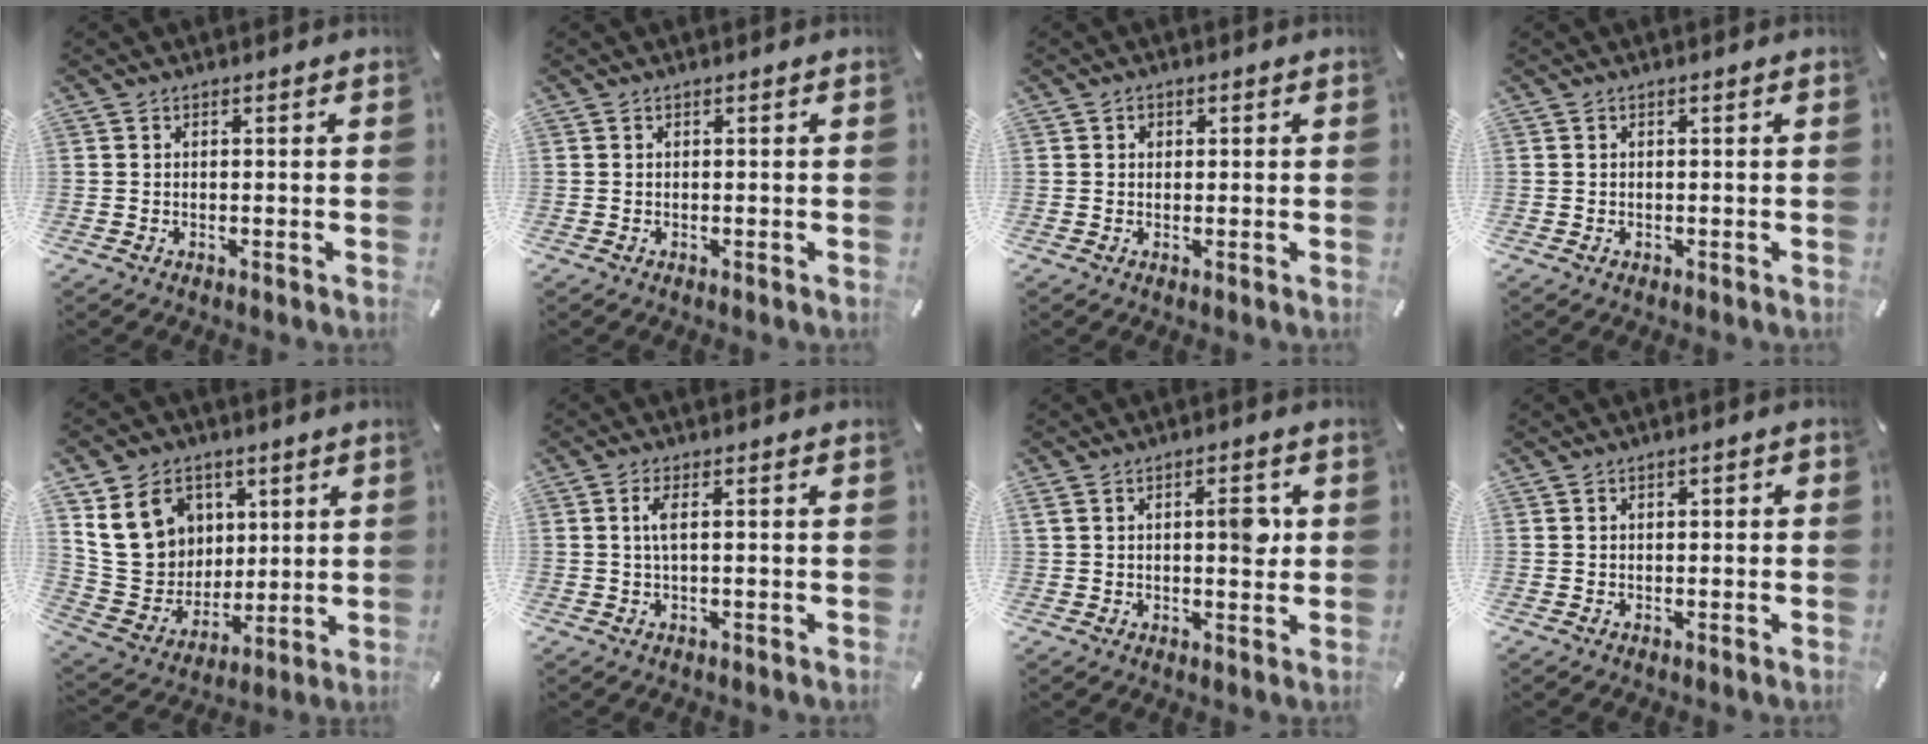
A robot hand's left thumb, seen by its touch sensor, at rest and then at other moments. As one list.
[{"total": 0.0}, {"total": 1.2, "force": [0.3, 1.1, 0.4], "torque": [-0.001, 0.002, 0.002]}, {"total": 0.0}, {"total": 16.2, "force": [5.8, 13.6, 6.5], "torque": [-0.130, -0.015, 0.120]}, {"total": 3.3, "force": [0.3, 0.5, 3.2], "torque": [-0.062, -0.002, 0.003]}, {"total": 6.3, "force": [1.4, 2.8, 5.5], "torque": [-0.077, -0.006, 0.015]}, {"total": 1.2, "force": [-0.2, 0.7, 1.0], "torque": [-0.016, 0.005, -0.005]}]